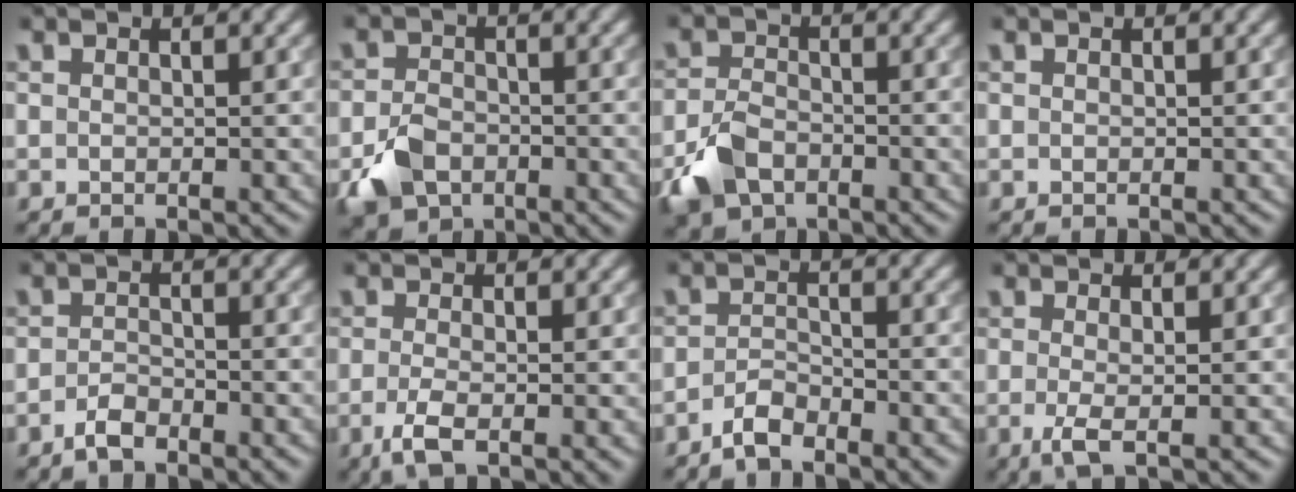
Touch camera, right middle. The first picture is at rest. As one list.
[{"total": 4.2, "force": [-2.1, 2.9, 2.2], "torque": [-0.045, -0.004, -0.046]}, {"total": 4.6, "force": [-2.6, 2.8, 2.5], "torque": [-0.055, -0.004, -0.058]}, {"total": 0.0}, {"total": 2.1, "force": [-1.6, 0.7, 1.2], "torque": [-0.025, 0.001, -0.034]}, {"total": 3.5, "force": [-1.2, 1.1, 3.1], "torque": [-0.062, -0.007, -0.026]}, {"total": 2.8, "force": [-2.2, 0.8, 1.6], "torque": [-0.031, 0.003, -0.046]}, {"total": 2.2, "force": [-0.5, 0.5, 2.1], "torque": [-0.046, -0.008, -0.012]}]